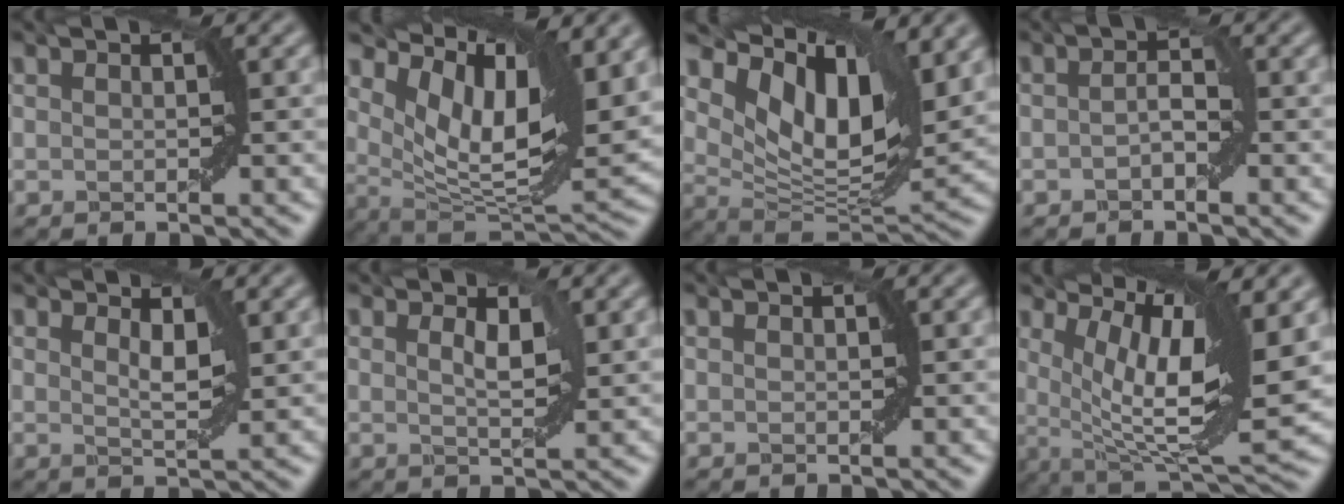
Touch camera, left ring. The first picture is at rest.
{"total": 10.1, "force": [4.8, 3.6, 8.1], "torque": [-0.148, 0.007, 0.095]}
{"total": 10.6, "force": [5.0, 4.9, 8.0], "torque": [-0.143, 0.007, 0.103]}
{"total": 1.3, "force": [-1.1, 0.1, 0.7], "torque": [-0.020, 0.012, -0.014]}
{"total": 1.6, "force": [0.6, 0.4, 1.4], "torque": [-0.027, 0.000, 0.017]}
{"total": 1.3, "force": [0.3, 0.3, 1.2], "torque": [-0.023, 0.003, 0.012]}
{"total": 0.0}
{"total": 10.8, "force": [3.0, 3.2, 9.9], "torque": [-0.169, 0.002, 0.064]}